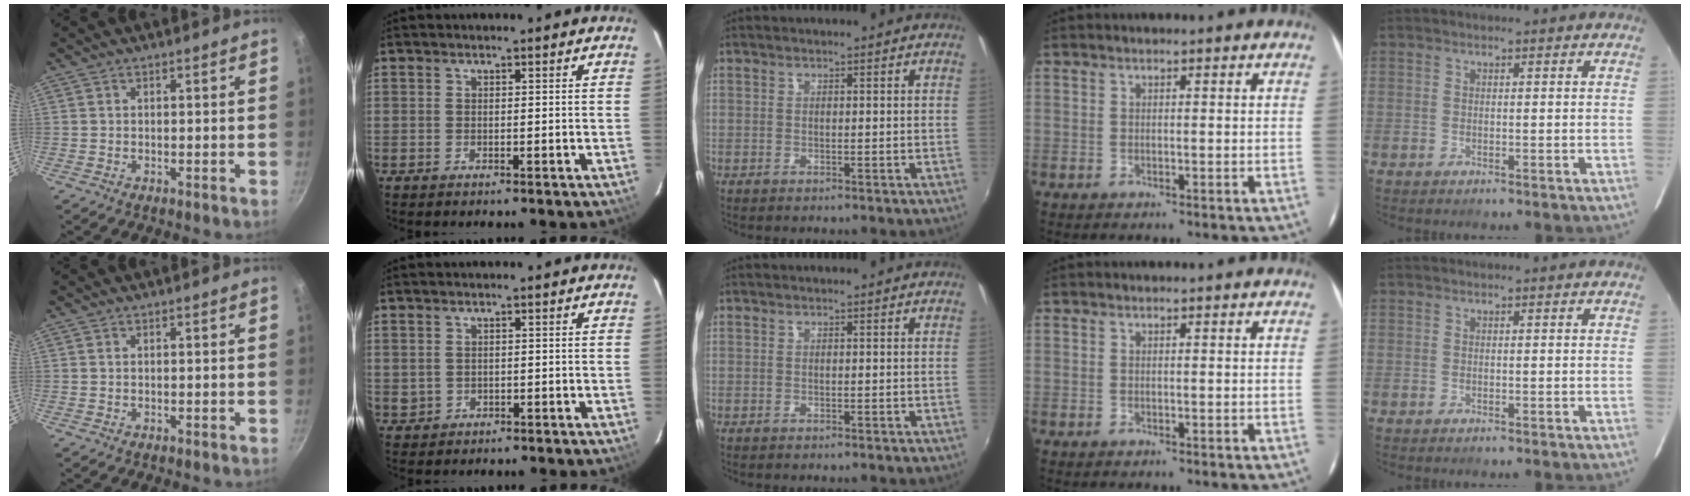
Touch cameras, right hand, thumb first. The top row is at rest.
{"index": {"total": 2.1, "force": [0.4, 1.9, 0.7], "torque": [-0.017, 0.006, 0.018]}}